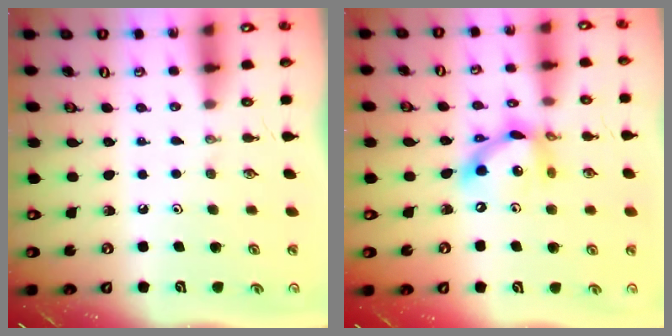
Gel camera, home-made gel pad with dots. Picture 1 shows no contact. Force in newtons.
{"total": 12.5, "press": 12.5, "slide": 0.6}